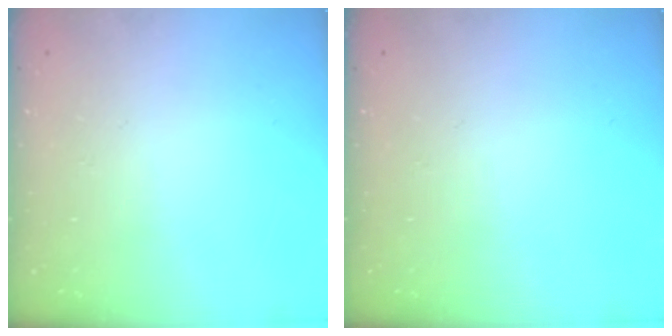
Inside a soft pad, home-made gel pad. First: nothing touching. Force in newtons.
{"total": 0.0}